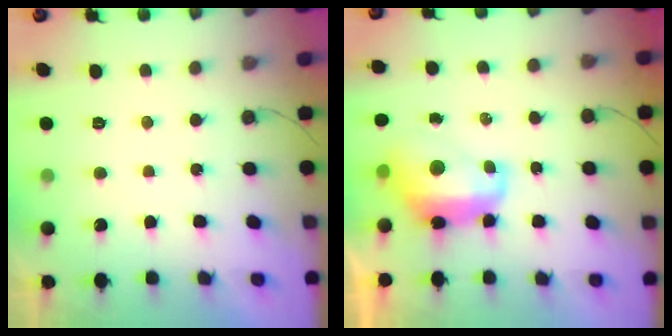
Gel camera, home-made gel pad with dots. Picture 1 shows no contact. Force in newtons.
{"total": 10.3, "press": 10.2, "slide": 0.9}